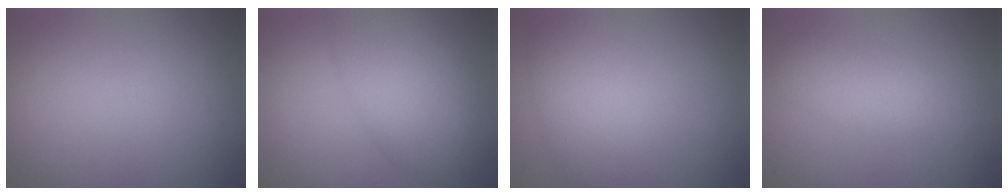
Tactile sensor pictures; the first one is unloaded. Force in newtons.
{"total": 6.7, "press": 6.7, "slide": 0.4}
{"total": 4.1, "press": 4.1, "slide": 0.2}
{"total": 3.0, "press": 3.0, "slide": 0.0}